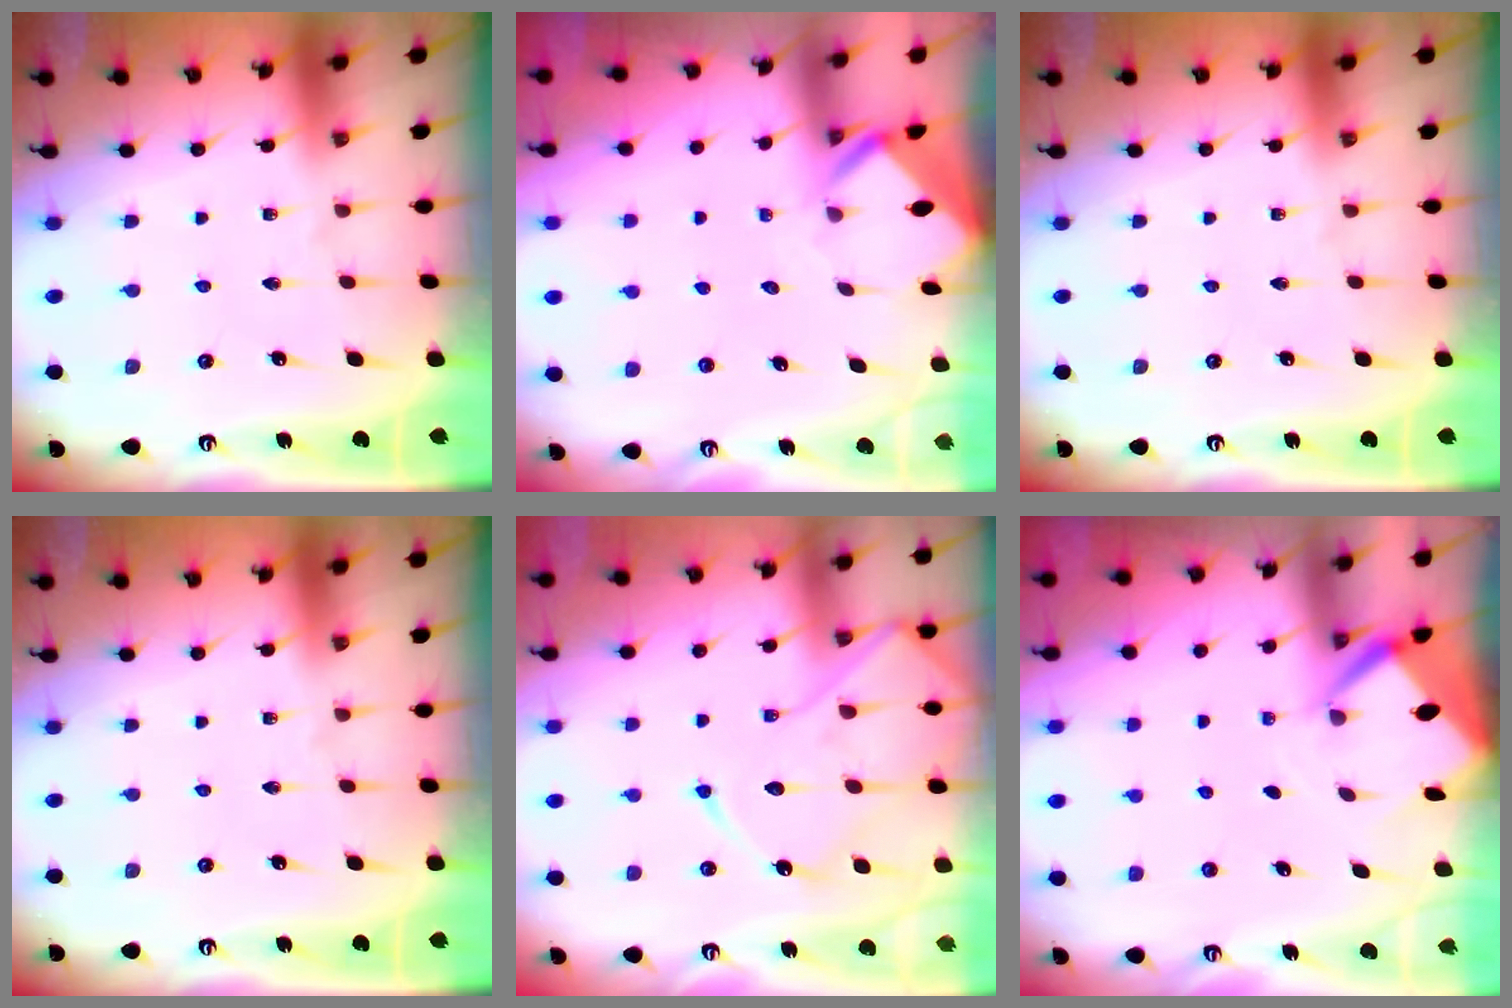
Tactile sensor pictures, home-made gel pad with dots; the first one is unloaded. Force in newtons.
{"total": 2.4, "press": 2.4, "slide": 0.1}
{"total": 0.0}
{"total": 0.0}
{"total": 15.1, "press": 15.0, "slide": 1.5}
{"total": 3.2, "press": 3.2, "slide": 0.2}